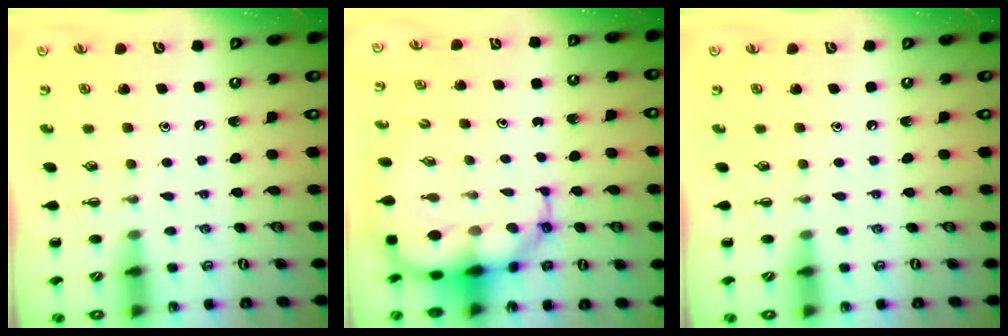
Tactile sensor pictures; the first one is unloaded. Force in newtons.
{"total": 9.2, "press": 8.7, "slide": 3.0}
{"total": 0.0}